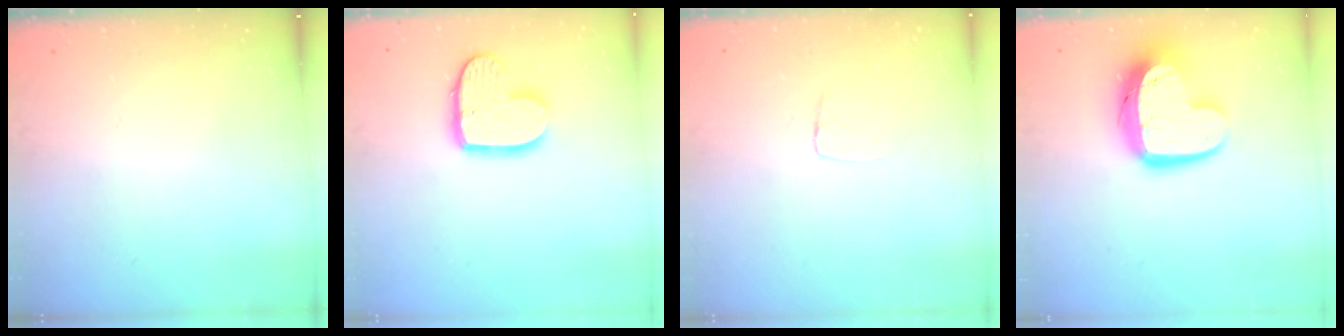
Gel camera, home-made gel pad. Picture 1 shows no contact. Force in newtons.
{"total": 12.2, "press": 12.2, "slide": 0.8}
{"total": 3.5, "press": 3.5, "slide": 0.2}
{"total": 15.1, "press": 15.0, "slide": 1.2}